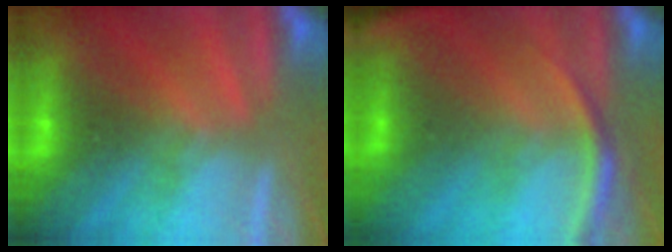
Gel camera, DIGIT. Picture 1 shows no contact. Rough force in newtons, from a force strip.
{"total": 2.8}